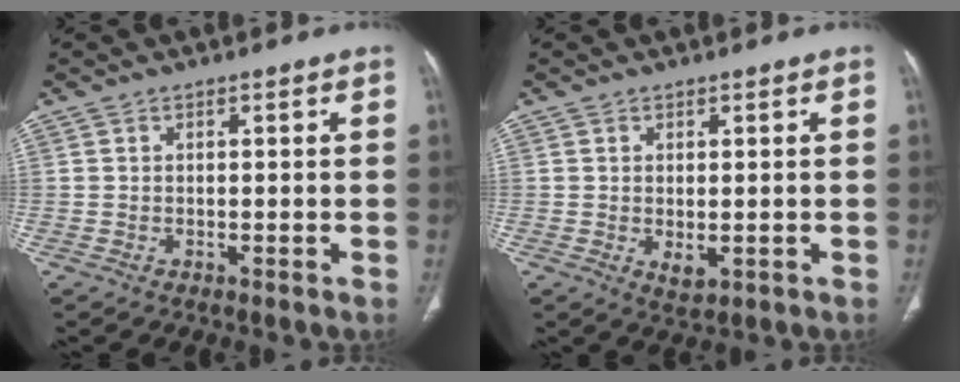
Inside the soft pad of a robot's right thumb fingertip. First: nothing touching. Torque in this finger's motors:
{"motor_torque": [-0.37, 0.31, -0.23, 0.23, 0.14]}